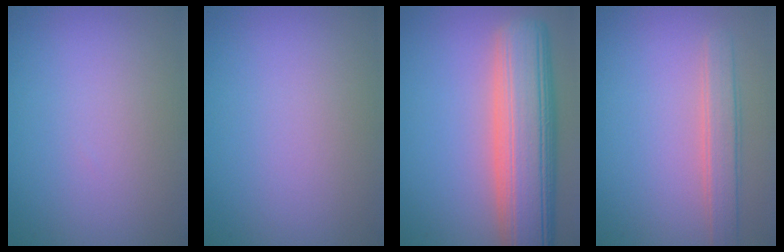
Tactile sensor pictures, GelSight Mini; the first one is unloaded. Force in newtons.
{"total": 0.0}
{"total": 11.1, "press": 11.0, "slide": 1.1}
{"total": 2.7, "press": 2.7, "slide": 0.5}